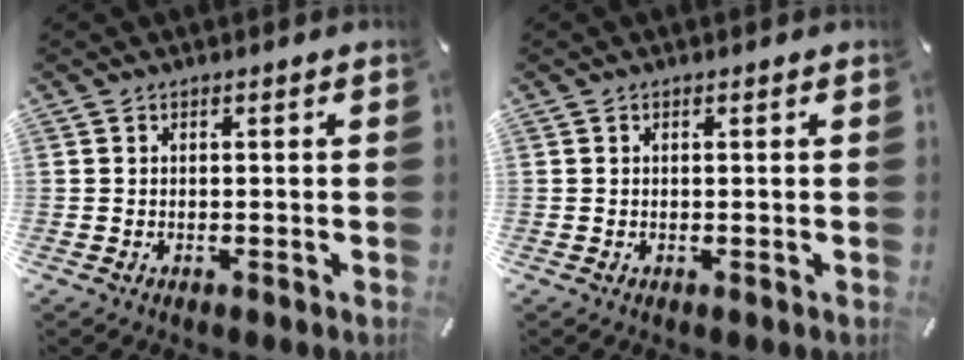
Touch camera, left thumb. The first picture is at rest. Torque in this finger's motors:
{"motor_torque": [-0.03, -0.32, -0.06, 0.09, -0.02]}